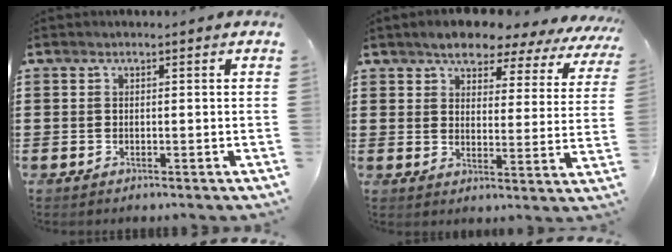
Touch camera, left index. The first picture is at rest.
{"total": 5.3, "force": [4.9, 1.6, 1.3], "torque": [-0.043, -0.022, 0.082]}